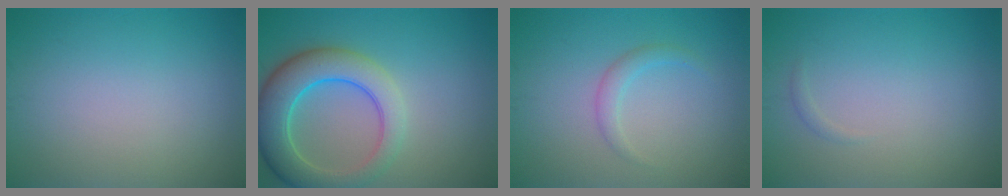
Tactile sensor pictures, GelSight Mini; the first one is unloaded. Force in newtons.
{"total": 7.1, "press": 7.1, "slide": 0.6}
{"total": 1.5, "press": 1.5, "slide": 0.1}
{"total": 0.5, "press": 0.5, "slide": 0.0}